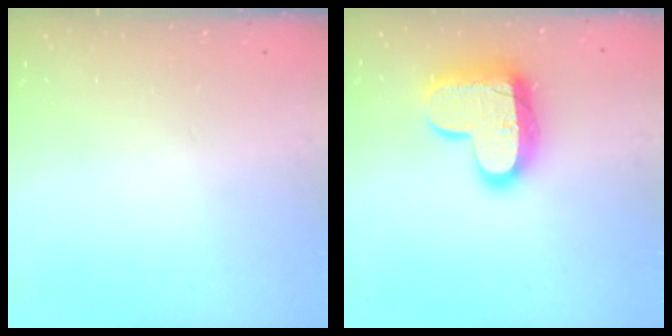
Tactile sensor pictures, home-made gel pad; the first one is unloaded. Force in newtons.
{"total": 18.0, "press": 18.0, "slide": 1.3}